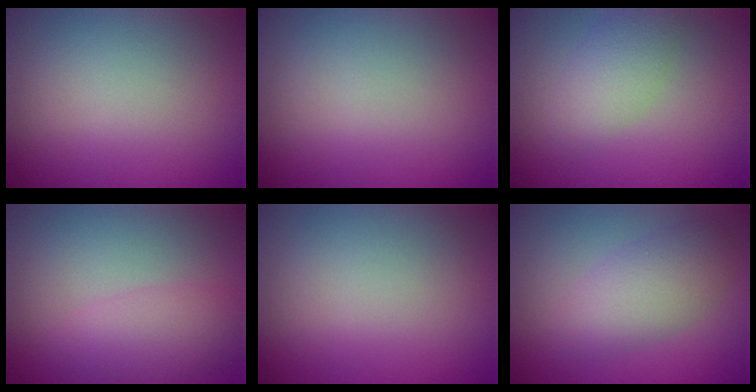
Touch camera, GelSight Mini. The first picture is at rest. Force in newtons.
{"total": 0.0}
{"total": 2.8, "press": 2.8, "slide": 0.0}
{"total": 3.2, "press": 3.2, "slide": 0.0}
{"total": 0.0}
{"total": 4.1, "press": 4.1, "slide": 0.1}